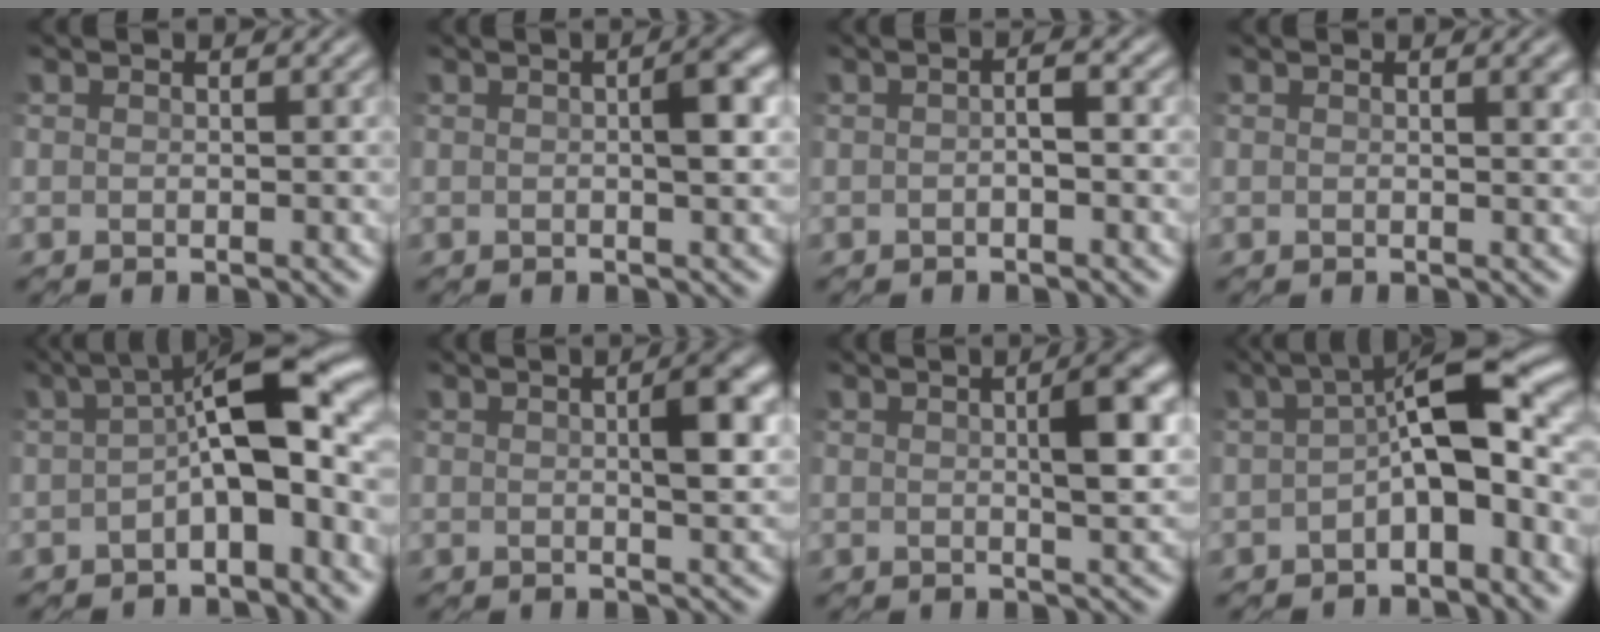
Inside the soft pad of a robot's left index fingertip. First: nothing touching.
{"total": 3.0, "force": [0.2, 1.0, 2.8], "torque": [-0.047, 0.008, 0.003]}
{"total": 1.4, "force": [-0.3, 0.3, 1.3], "torque": [-0.030, 0.003, -0.004]}
{"total": 1.1, "force": [0.5, 0.4, 0.8], "torque": [-0.019, 0.001, 0.007]}
{"total": 10.4, "force": [-0.5, 4.3, 9.5], "torque": [-0.137, 0.024, -0.019]}
{"total": 3.7, "force": [0.5, 1.1, 3.5], "torque": [-0.055, 0.008, 0.009]}
{"total": 4.1, "force": [0.6, 1.1, 3.9], "torque": [-0.062, 0.010, 0.012]}
{"total": 9.4, "force": [-1.0, 4.0, 8.4], "torque": [-0.121, 0.023, -0.026]}